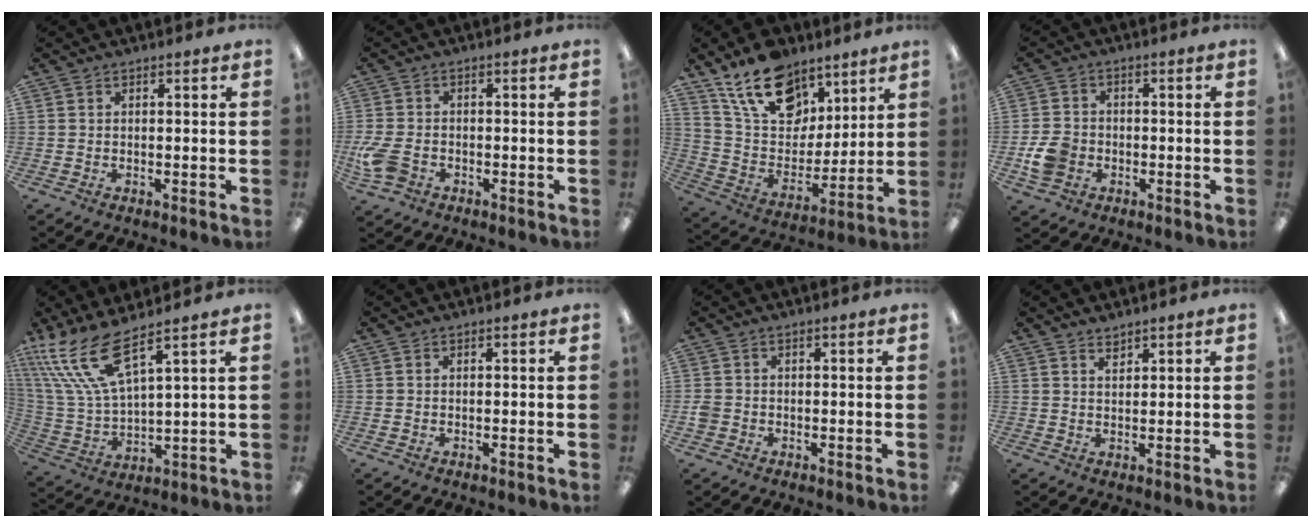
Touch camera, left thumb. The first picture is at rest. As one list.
[{"total": 5.9, "force": [-2.5, 4.0, 3.6], "torque": [-0.094, 0.004, -0.051]}, {"total": 18.7, "force": [12.1, 11.3, 8.6], "torque": [-0.157, -0.055, 0.226]}, {"total": 6.6, "force": [-2.2, 5.4, 3.2], "torque": [-0.062, 0.009, -0.040]}, {"total": 15.6, "force": [9.8, 5.1, 11.0], "torque": [-0.260, -0.047, 0.175]}, {"total": 0.0}, {"total": 1.8, "force": [-0.7, 1.6, 0.7], "torque": [-0.011, 0.002, -0.013]}, {"total": 1.8, "force": [1.7, 0.5, 0.3], "torque": [0.000, -0.006, 0.031]}]